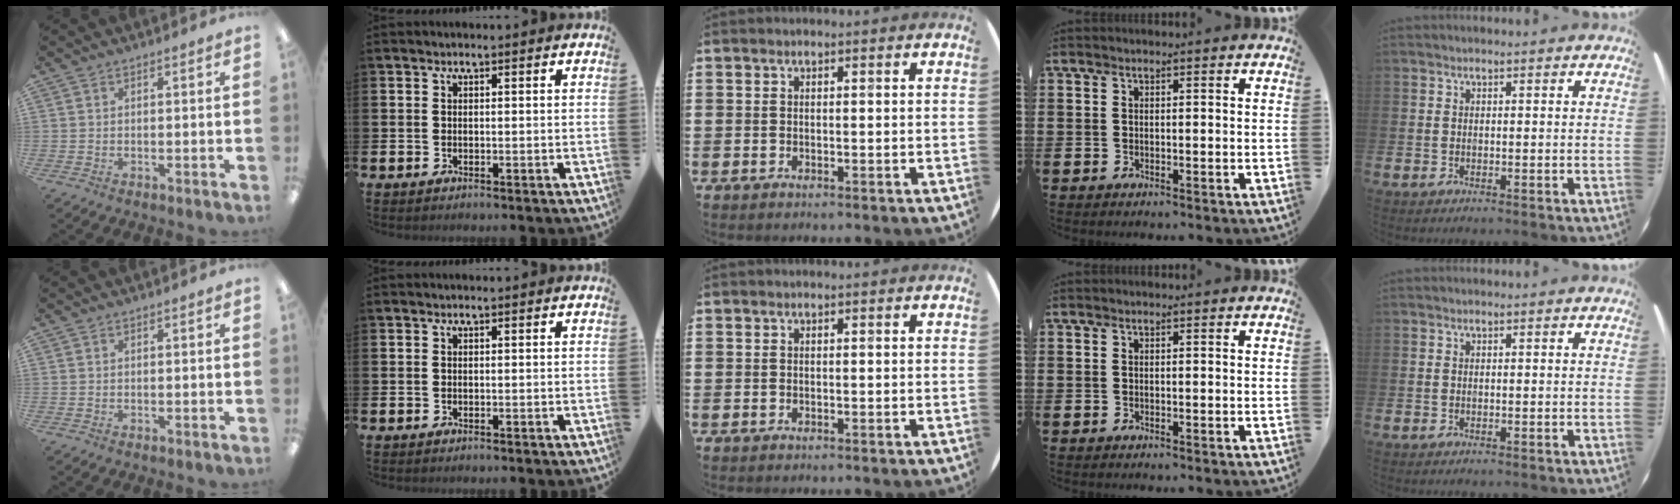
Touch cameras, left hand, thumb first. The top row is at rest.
{}